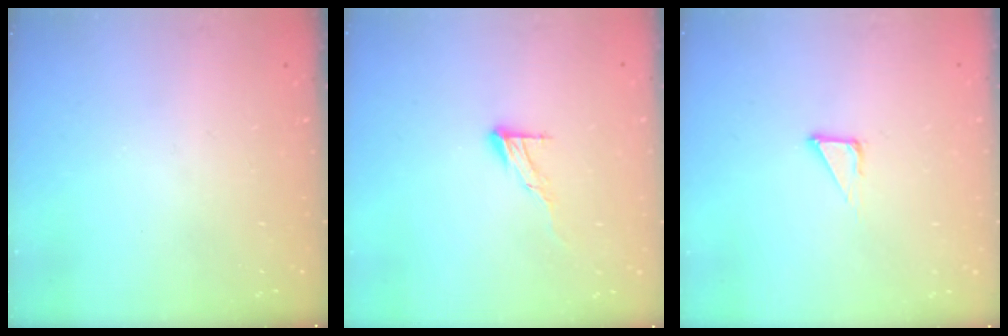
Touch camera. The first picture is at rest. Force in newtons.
{"total": 7.5, "press": 7.5, "slide": 0.5}
{"total": 3.4, "press": 3.4, "slide": 0.1}